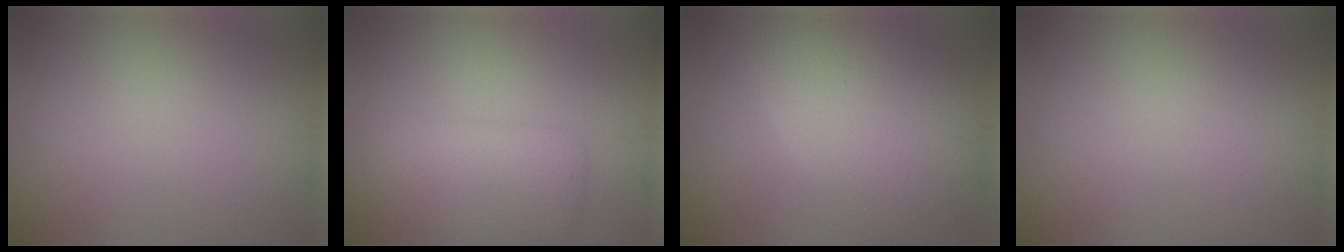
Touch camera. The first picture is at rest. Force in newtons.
{"total": 4.8, "press": 4.8, "slide": 0.2}
{"total": 8.1, "press": 8.1, "slide": 0.3}
{"total": 0.0}